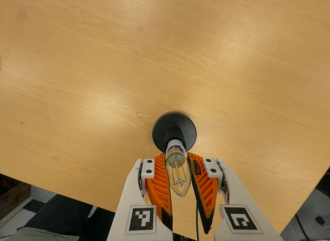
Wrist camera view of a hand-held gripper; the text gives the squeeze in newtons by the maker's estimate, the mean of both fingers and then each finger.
{"total": 18.3, "left": 19.6, "right": 17.0}